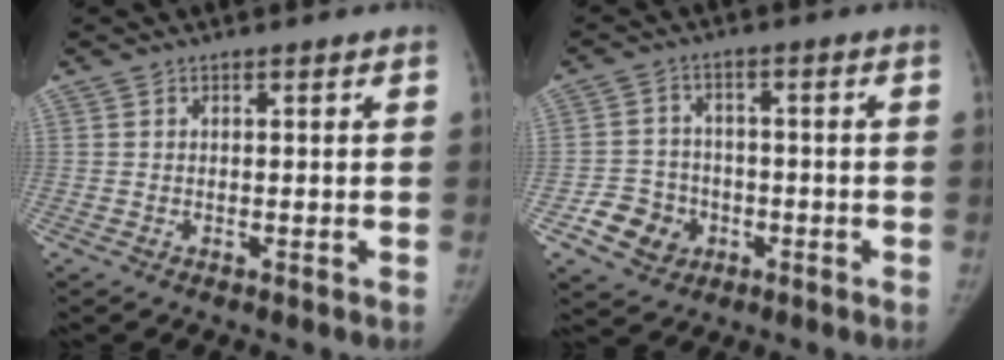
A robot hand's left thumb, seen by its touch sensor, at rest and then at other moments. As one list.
[{"total": 7.7, "force": [-3.1, 6.7, 2.3], "torque": [-0.016, 0.020, -0.048]}]